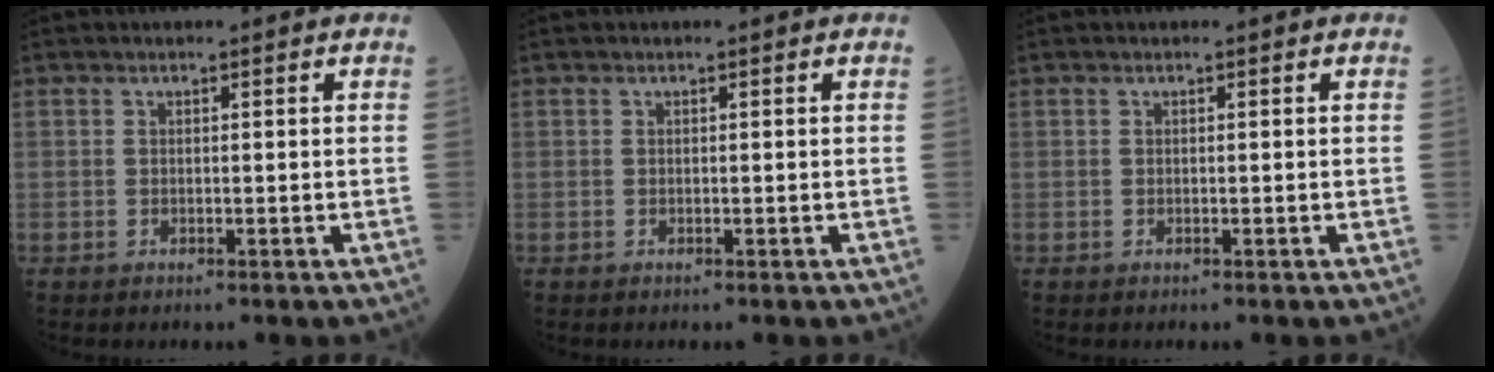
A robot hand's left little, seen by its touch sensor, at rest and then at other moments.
{"total": 0.0}
{"total": 0.0}